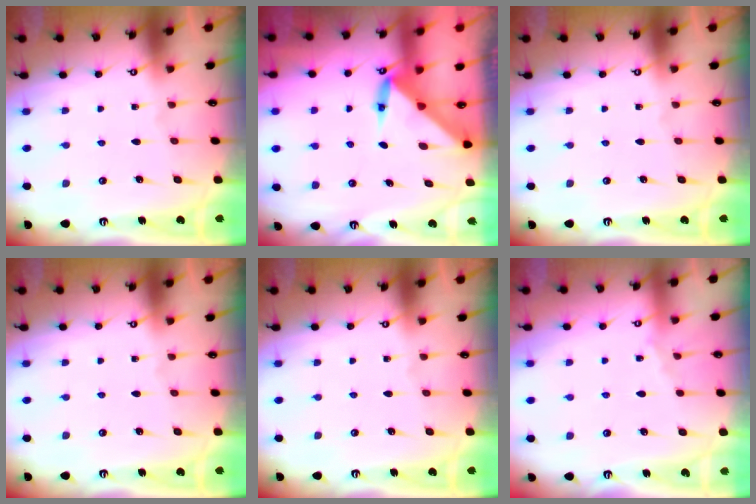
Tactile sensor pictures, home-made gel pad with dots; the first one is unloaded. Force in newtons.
{"total": 3.8, "press": 3.8, "slide": 0.4}
{"total": 0.0}
{"total": 0.0}
{"total": 0.0}
{"total": 2.8, "press": 2.8, "slide": 0.5}